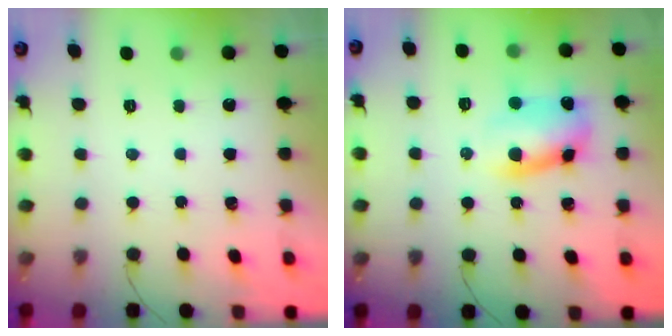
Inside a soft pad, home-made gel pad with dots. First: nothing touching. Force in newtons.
{"total": 8.7, "press": 8.6, "slide": 0.8}